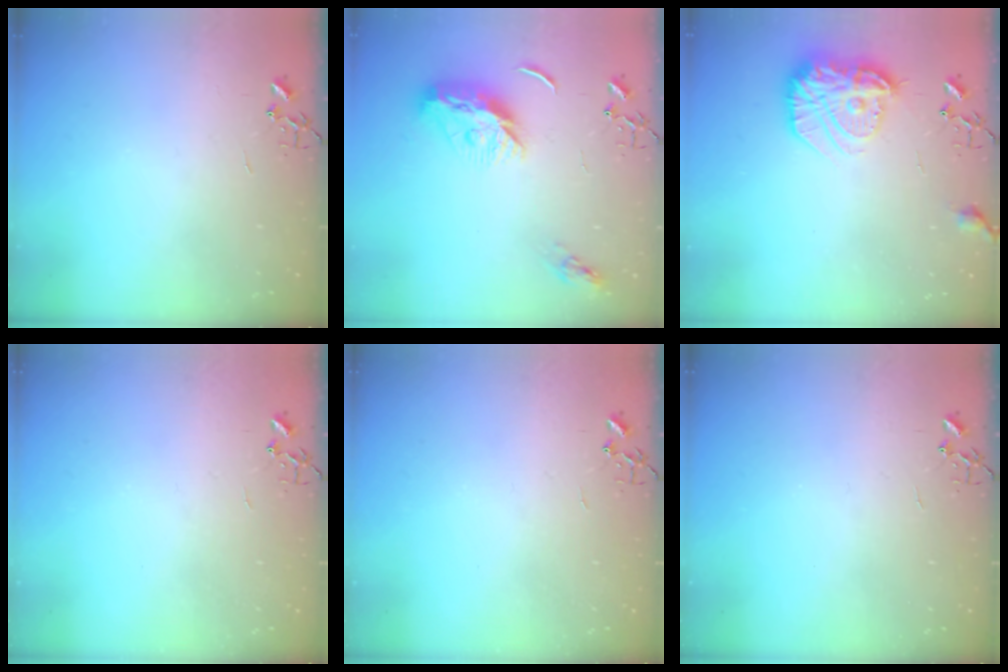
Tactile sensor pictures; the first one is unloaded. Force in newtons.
{"total": 12.7, "press": 12.7, "slide": 0.3}
{"total": 17.2, "press": 17.2, "slide": 1.1}
{"total": 0.0}
{"total": 0.0}
{"total": 0.0}